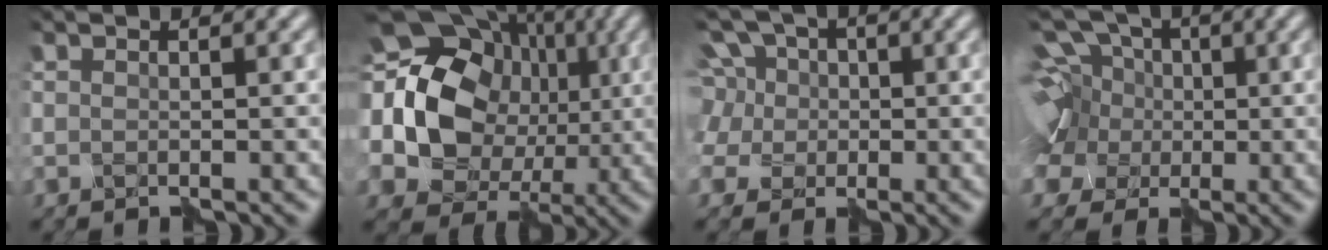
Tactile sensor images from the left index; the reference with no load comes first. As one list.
[{"total": 17.9, "force": [1.9, 14.6, 10.2], "torque": [-0.217, 0.013, 0.029]}, {"total": 8.2, "force": [1.2, 7.2, 3.8], "torque": [-0.088, 0.039, -0.017]}, {"total": 12.0, "force": [3.9, 9.3, 6.5], "torque": [-0.143, 0.032, 0.023]}]